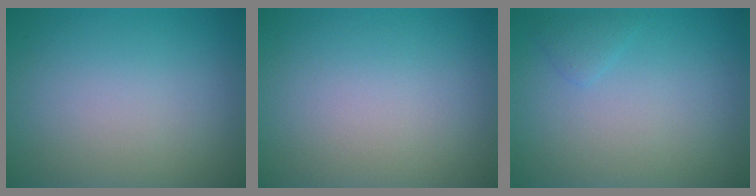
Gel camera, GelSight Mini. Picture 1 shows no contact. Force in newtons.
{"total": 0.0}
{"total": 0.9, "press": 0.9, "slide": 0.1}